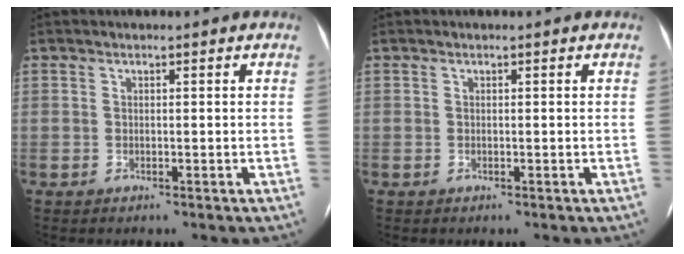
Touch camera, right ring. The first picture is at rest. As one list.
[{"total": 0.0}]